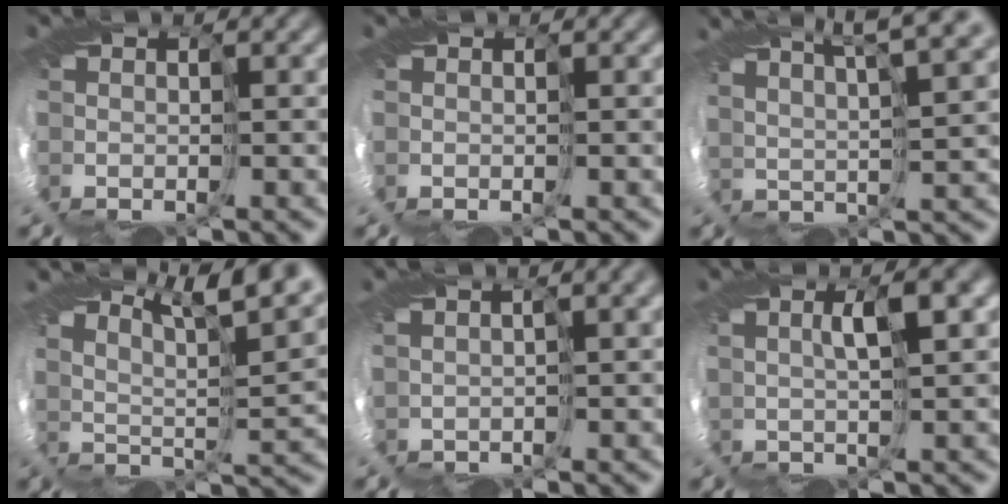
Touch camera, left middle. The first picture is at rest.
{"total": 0.0}
{"total": 6.7, "force": [5.7, -0.4, 3.4], "torque": [-0.028, 0.031, 0.056]}
{"total": 7.4, "force": [6.7, -1.1, 3.0], "torque": [-0.044, 0.012, 0.079]}
{"total": 2.1, "force": [1.5, -1.5, 0.0], "torque": [0.001, 0.015, 0.020]}
{"total": 2.7, "force": [0.8, -2.6, 0.2], "torque": [-0.001, 0.005, 0.007]}